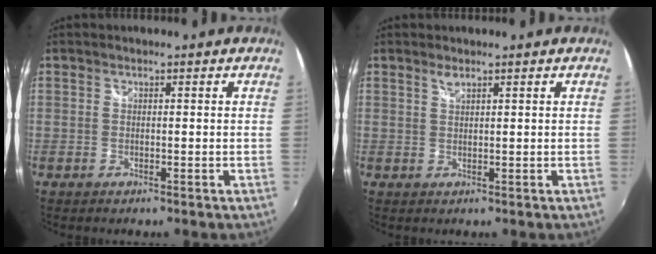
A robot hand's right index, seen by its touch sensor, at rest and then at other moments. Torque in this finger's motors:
{"motor_torque": [0.05, -0.02, 0.01, 0.02]}